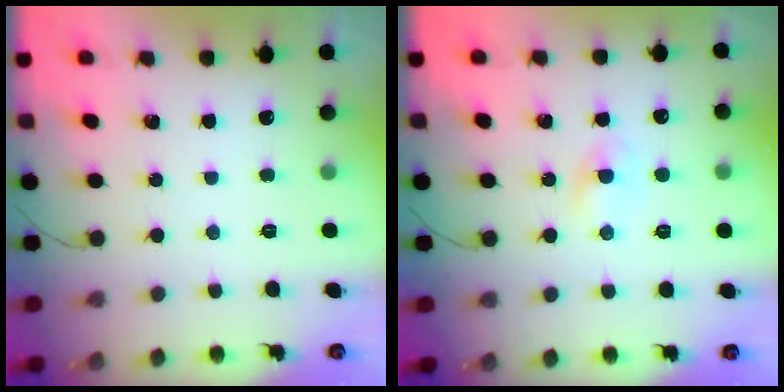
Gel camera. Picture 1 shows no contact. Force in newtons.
{"total": 1.8, "press": 1.5, "slide": 0.9}